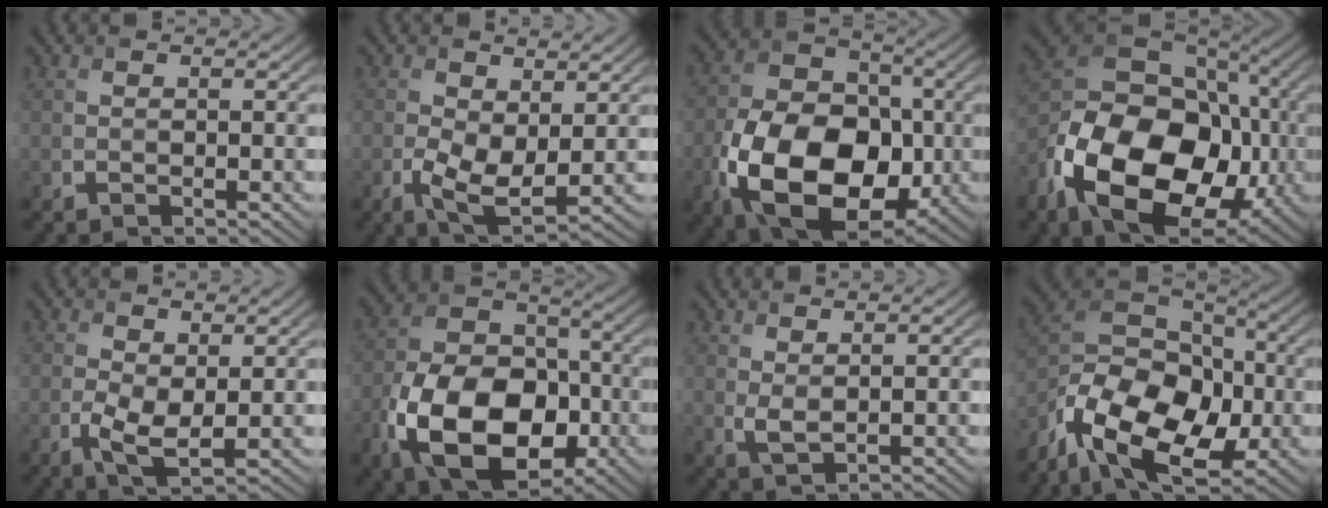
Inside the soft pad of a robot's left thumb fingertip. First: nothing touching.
{"total": 5.9, "force": [0.0, 3.3, 4.8], "torque": [-0.112, -0.012, 0.002]}
{"total": 16.7, "force": [-4.8, 11.3, 11.3], "torque": [-0.221, -0.043, -0.084]}
{"total": 20.3, "force": [-5.7, 13.9, 13.7], "torque": [-0.285, -0.041, -0.094]}
{"total": 4.4, "force": [-0.3, 2.3, 3.8], "torque": [-0.093, -0.010, -0.002]}
{"total": 15.4, "force": [-5.4, 10.2, 10.2], "torque": [-0.202, -0.035, -0.106]}
{"total": 2.1, "force": [1.1, 0.8, 1.6], "torque": [-0.040, -0.004, 0.024]}
{"total": 14.9, "force": [-6.4, 9.1, 9.9], "torque": [-0.212, -0.023, -0.134]}